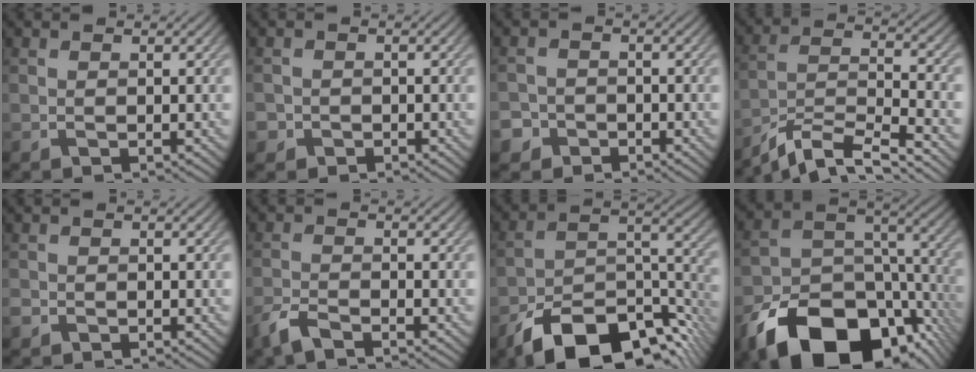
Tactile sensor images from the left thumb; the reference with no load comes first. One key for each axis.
{"total": 1.9, "fx": -1.0, "fy": 1.6, "fz": 0.2, "tx": 0.001, "ty": -0.004, "tz": -0.020}
{"total": 3.5, "fx": -2.2, "fy": 2.7, "fz": 0.4, "tx": -0.003, "ty": -0.001, "tz": -0.047}
{"total": 9.8, "fx": -8.1, "fy": 1.9, "fz": 5.1, "tx": -0.089, "ty": 0.001, "tz": -0.154}
{"total": 1.2, "fx": -0.9, "fy": 0.8, "fz": 0.2, "tx": -0.006, "ty": -0.003, "tz": -0.020}
{"total": 3.4, "fx": -2.7, "fy": 0.7, "fz": 1.9, "tx": -0.048, "ty": -0.005, "tz": -0.065}
{"total": 15.7, "fx": -11.2, "fy": 6.2, "fz": 9.1, "tx": -0.164, "ty": -0.018, "tz": -0.190}
{"total": 18.9, "fx": -10.9, "fy": 11.1, "fz": 10.9, "tx": -0.198, "ty": -0.055, "tz": -0.170}